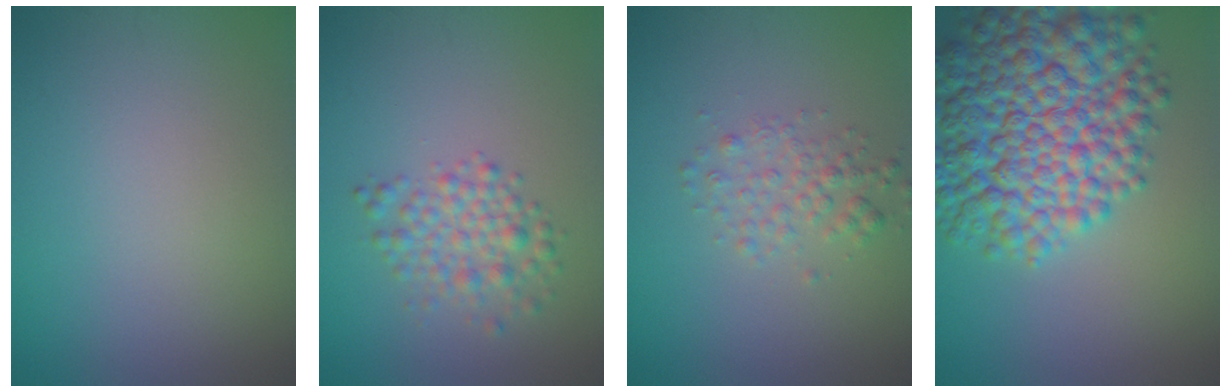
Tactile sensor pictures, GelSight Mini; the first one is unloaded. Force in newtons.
{"total": 2.9, "press": 2.9, "slide": 0.1}
{"total": 2.1, "press": 2.1, "slide": 0.1}
{"total": 11.5, "press": 11.5, "slide": 0.2}